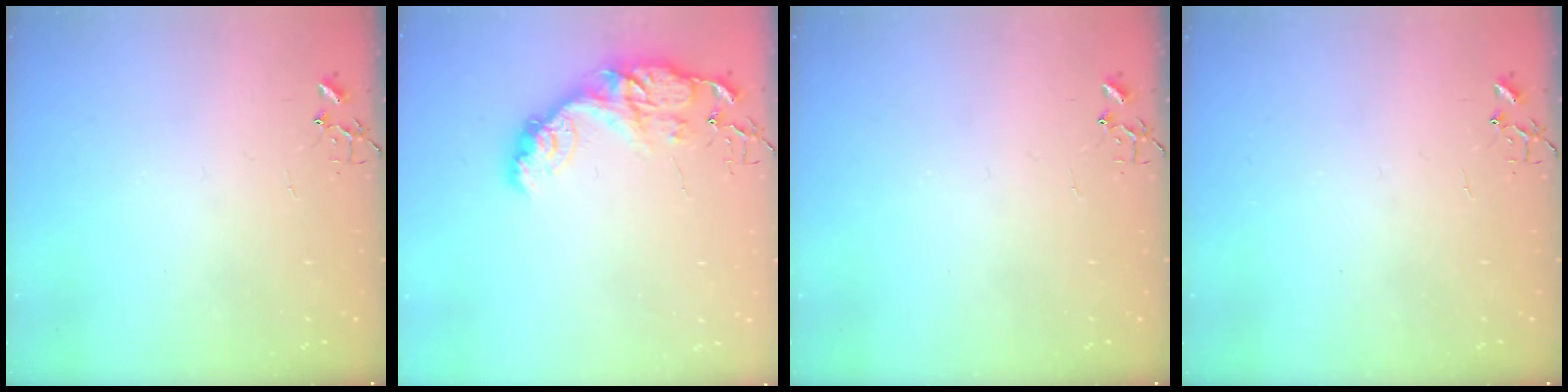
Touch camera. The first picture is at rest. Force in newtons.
{"total": 14.8, "press": 14.8, "slide": 1.1}
{"total": 0.0}
{"total": 0.0}